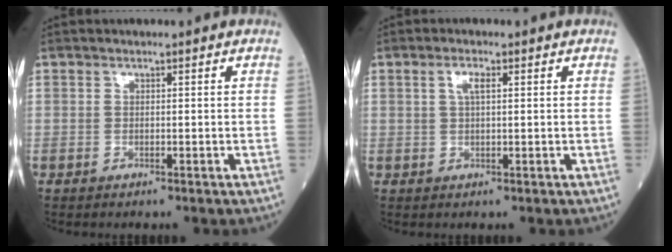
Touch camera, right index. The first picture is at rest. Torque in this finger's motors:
{"motor_torque": [0.47, 0.09, 0.16, 0.05]}